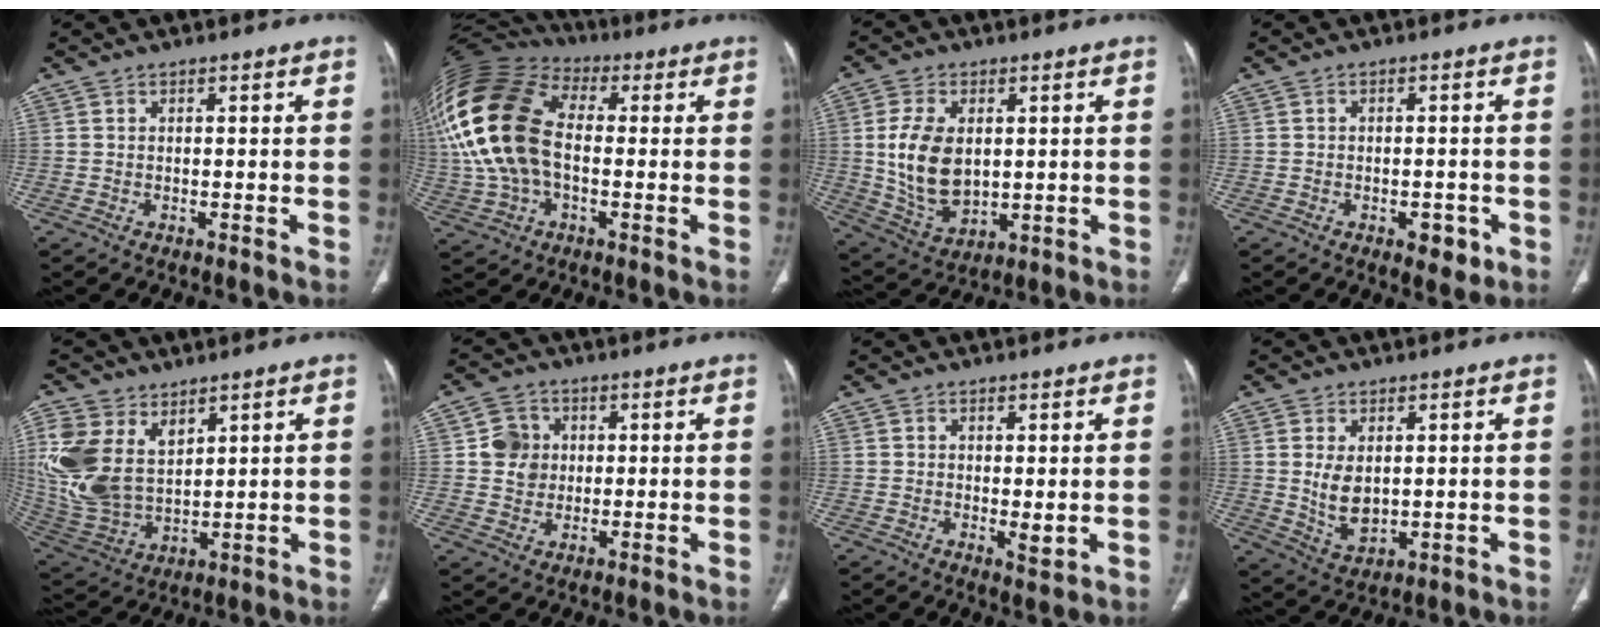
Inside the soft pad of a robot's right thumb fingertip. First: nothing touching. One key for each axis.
{"total": 22.4, "fx": 0.9, "fy": 13.9, "fz": 17.5, "tx": -0.395, "ty": 0.021, "tz": 0.014}
{"total": 13.0, "fx": 1.4, "fy": 8.1, "fz": 10.0, "tx": -0.183, "ty": -0.013, "tz": 0.041}
{"total": 3.9, "fx": -1.6, "fy": 2.3, "fz": 2.7, "tx": -0.019, "ty": 0.005, "tz": -0.017}
{"total": 17.0, "fx": 6.8, "fy": 11.1, "fz": 10.9, "tx": -0.242, "ty": -0.028, "tz": 0.153}
{"total": 6.1, "fx": 0.9, "fy": 5.7, "fz": 2.0, "tx": -0.008, "ty": 0.002, "tz": 0.015}
{"total": 2.5, "fx": 0.0, "fy": 1.0, "fz": 2.2, "tx": -0.033, "ty": -0.010, "tz": 0.002}
{"total": 7.0, "fx": 0.9, "fy": 4.4, "fz": 5.4, "tx": -0.088, "ty": -0.015, "tz": 0.033}